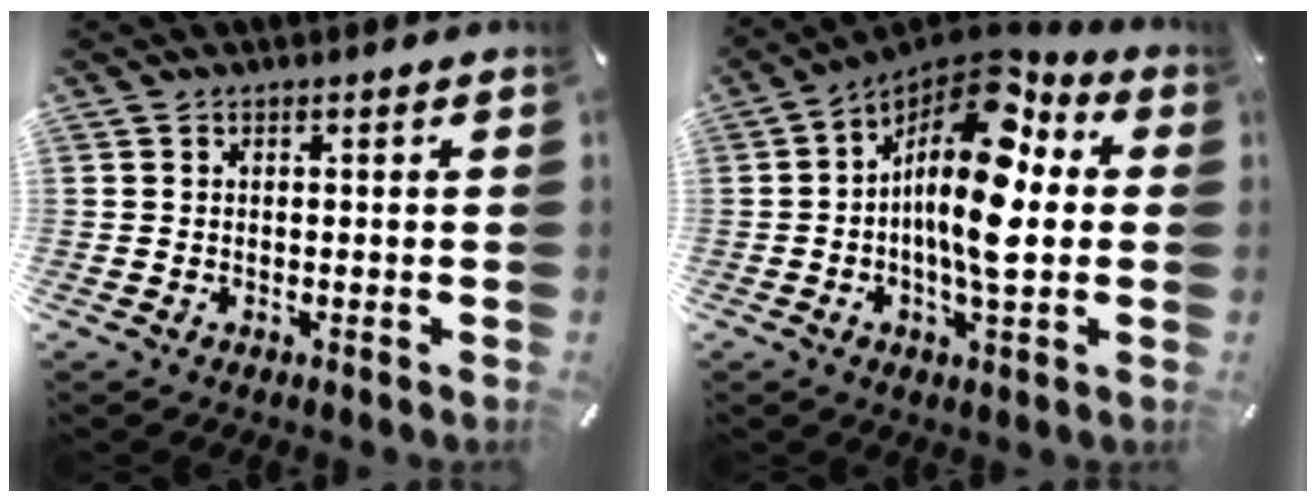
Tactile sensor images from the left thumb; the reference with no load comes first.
{"total": 17.0, "force": [2.1, 6.7, 15.5], "torque": [-0.305, -0.029, 0.027]}